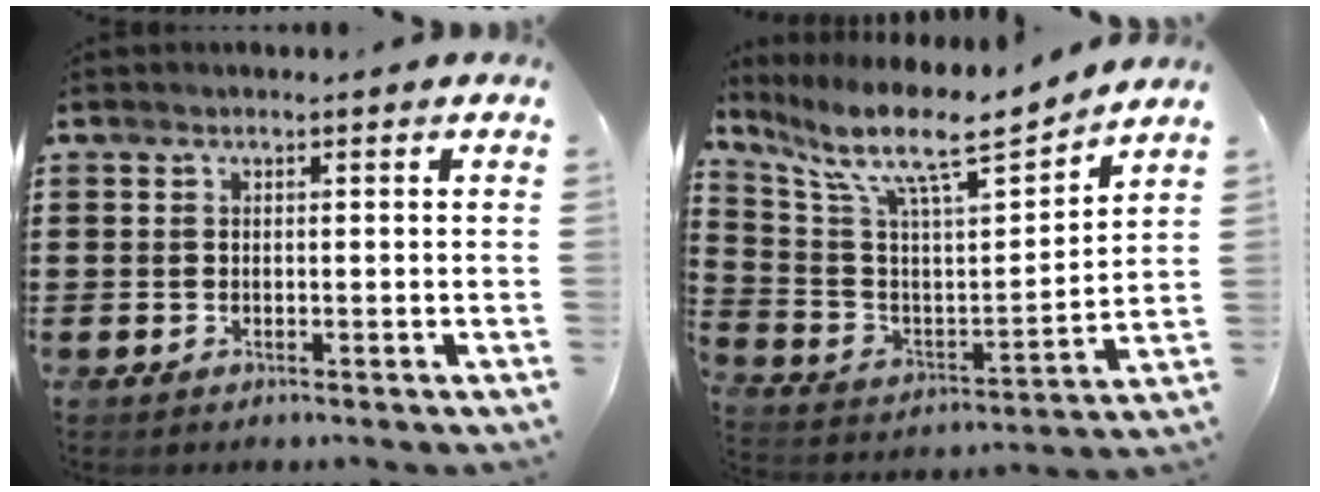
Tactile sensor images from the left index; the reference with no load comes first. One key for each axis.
{"total": 10.8, "fx": 8.3, "fy": 2.0, "fz": 6.6, "tx": -0.154, "ty": -0.054, "tz": 0.133}